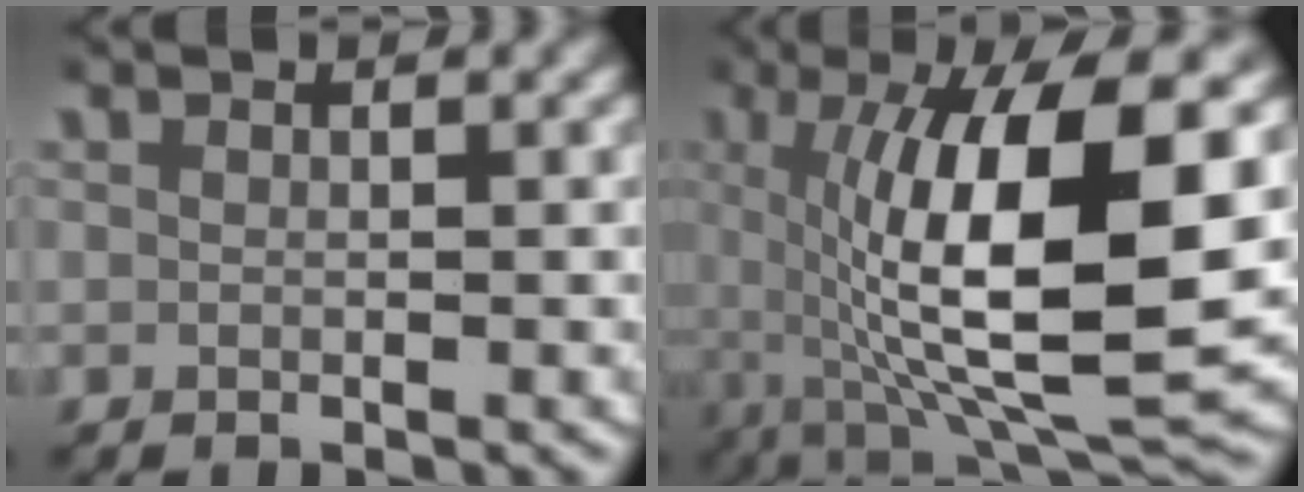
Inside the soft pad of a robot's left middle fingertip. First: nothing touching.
{"total": 15.3, "force": [0.7, 4.9, 14.4], "torque": [-0.228, -0.003, 0.018]}